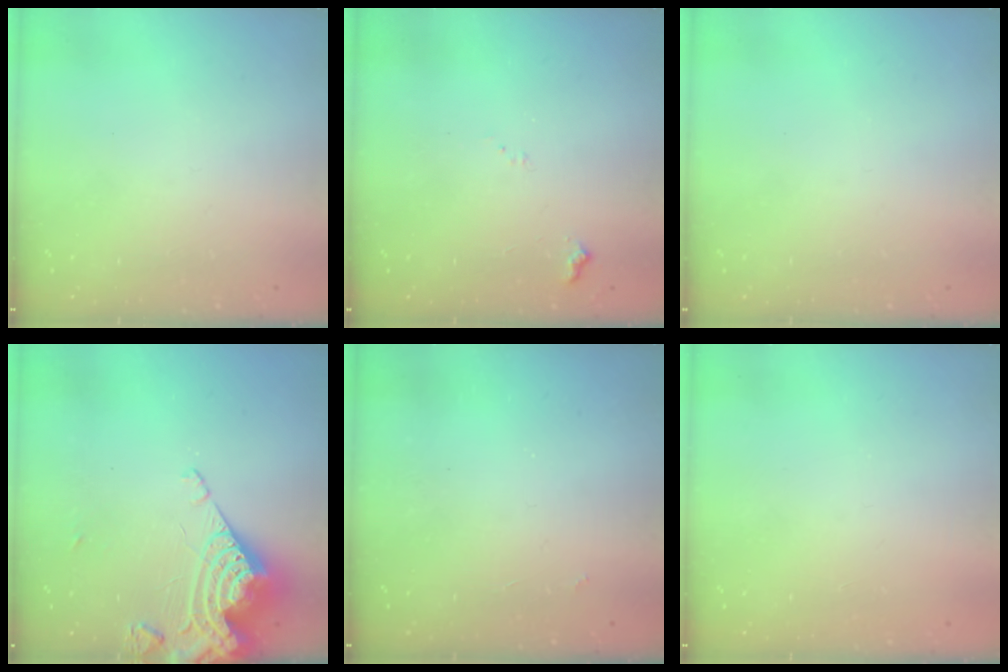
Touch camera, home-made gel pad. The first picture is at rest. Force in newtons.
{"total": 5.1, "press": 5.0, "slide": 0.8}
{"total": 0.0}
{"total": 14.1, "press": 14.0, "slide": 1.5}
{"total": 2.5, "press": 2.5, "slide": 0.5}
{"total": 1.0, "press": 0.9, "slide": 0.1}